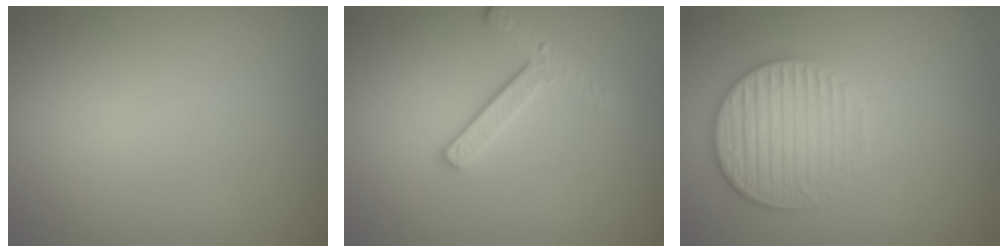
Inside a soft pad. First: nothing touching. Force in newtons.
{"total": 2.9, "press": 2.4, "slide": 1.6}
{"total": 4.2, "press": 3.0, "slide": 3.0}